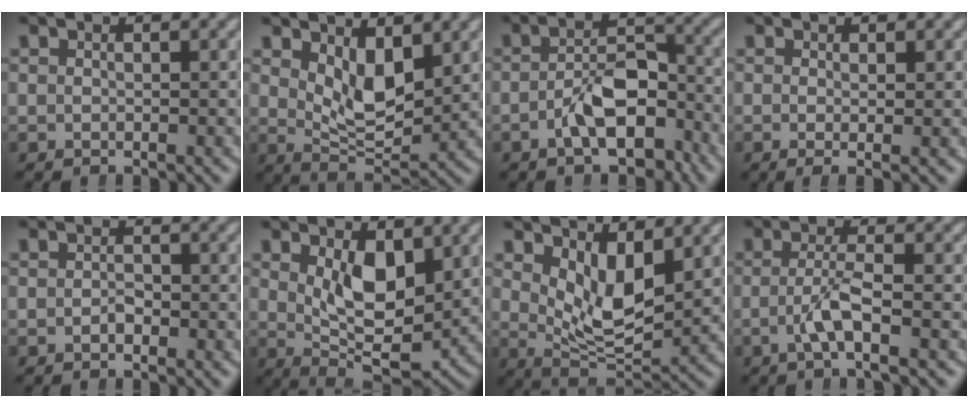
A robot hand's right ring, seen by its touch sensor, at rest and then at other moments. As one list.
[{"total": 5.4, "force": [2.0, 2.7, 4.2], "torque": [-0.059, -0.016, 0.034]}, {"total": 5.1, "force": [-2.7, 2.6, 3.4], "torque": [-0.055, -0.011, -0.043]}, {"total": 1.3, "force": [-0.4, 0.3, 1.2], "torque": [-0.032, -0.013, -0.005]}, {"total": 1.0, "force": [-0.6, 0.6, 0.6], "torque": [-0.010, -0.002, -0.012]}, {"total": 6.4, "force": [0.7, 2.9, 5.7], "torque": [-0.092, -0.031, 0.022]}, {"total": 6.2, "force": [1.8, 3.1, 5.1], "torque": [-0.075, -0.018, 0.035]}, {"total": 3.1, "force": [-1.3, 0.3, 2.8], "torque": [-0.057, -0.010, -0.019]}]